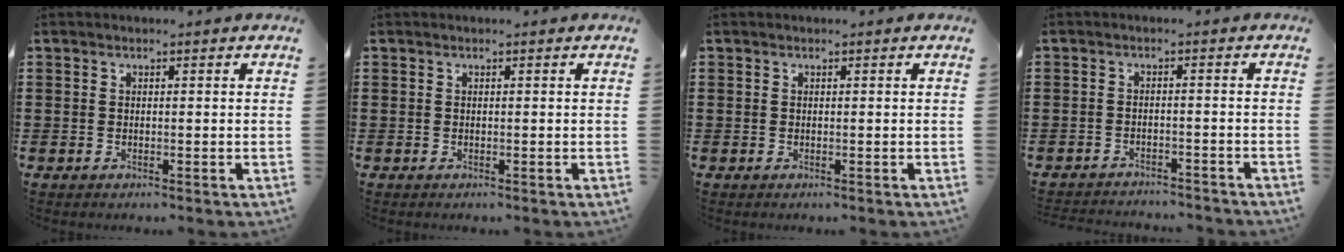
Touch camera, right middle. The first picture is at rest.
{"total": 0.0}
{"total": 0.0}
{"total": 2.4, "force": [-2.4, 0.2, -0.1], "torque": [-0.005, 0.001, -0.052]}